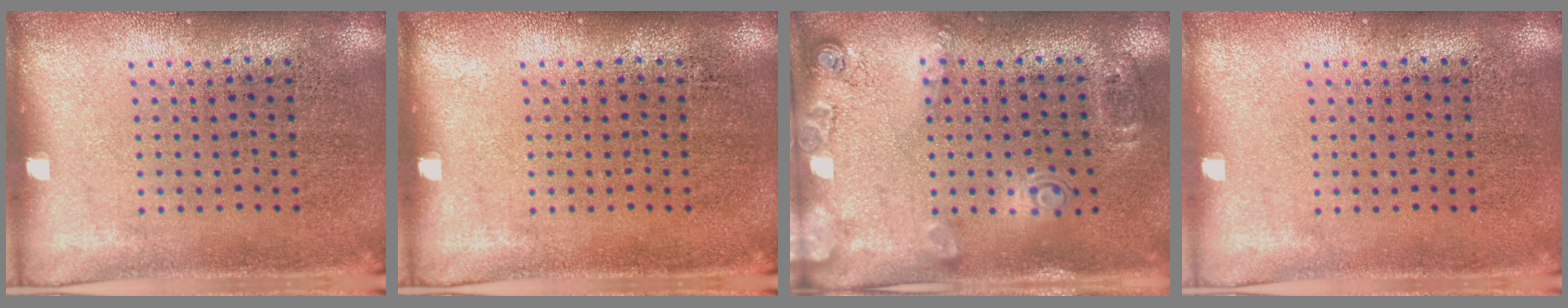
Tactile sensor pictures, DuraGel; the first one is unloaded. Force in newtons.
{"total": 0.0}
{"total": 1.9, "press": 1.2, "slide": 1.4}
{"total": 0.0}